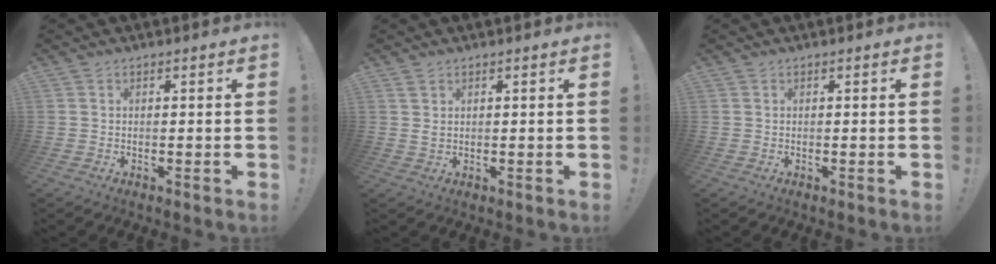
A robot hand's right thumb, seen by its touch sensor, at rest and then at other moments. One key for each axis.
{"total": 1.6, "fx": 1.0, "fy": 0.7, "fz": 1.1, "tx": -0.010, "ty": -0.005, "tz": 0.015}
{"total": 0.0}